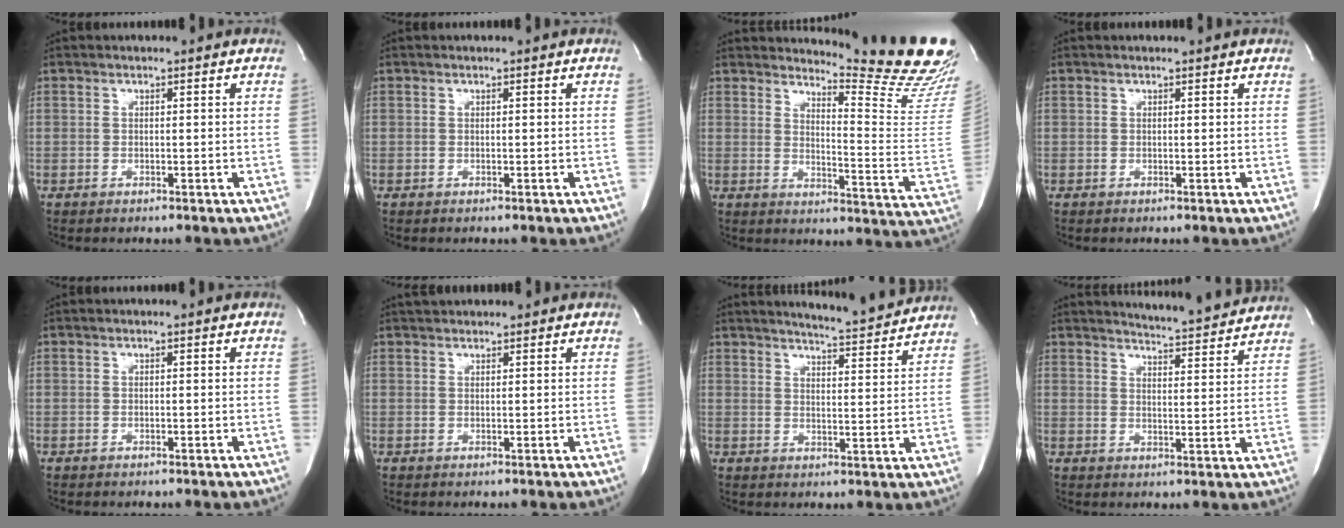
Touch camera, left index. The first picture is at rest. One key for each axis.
{"total": 0.0}
{"total": 17.9, "fx": 17.0, "fy": -0.3, "fz": 5.5, "tx": -0.086, "ty": -0.154, "tz": 0.194}
{"total": 1.3, "fx": 1.3, "fy": 0.2, "fz": 0.1, "tx": -0.013, "ty": 0.008, "tz": 0.011}
{"total": 0.0}
{"total": 2.2, "fx": 2.1, "fy": 0.7, "fz": 0.5, "tx": -0.009, "ty": 0.023, "tz": 0.034}
{"total": 8.8, "fx": 8.5, "fy": -0.6, "fz": 2.3, "tx": -0.047, "ty": -0.017, "tz": 0.109}
{"total": 8.9, "fx": 8.8, "fy": -0.4, "fz": 1.5, "tx": -0.037, "ty": -0.013, "tz": 0.111}